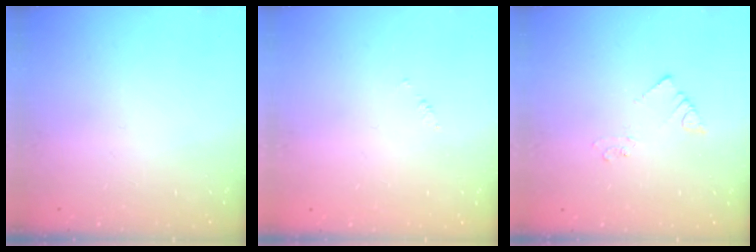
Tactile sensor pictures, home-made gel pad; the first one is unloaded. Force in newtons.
{"total": 1.7, "press": 1.7, "slide": 0.3}
{"total": 2.2, "press": 2.2, "slide": 0.1}